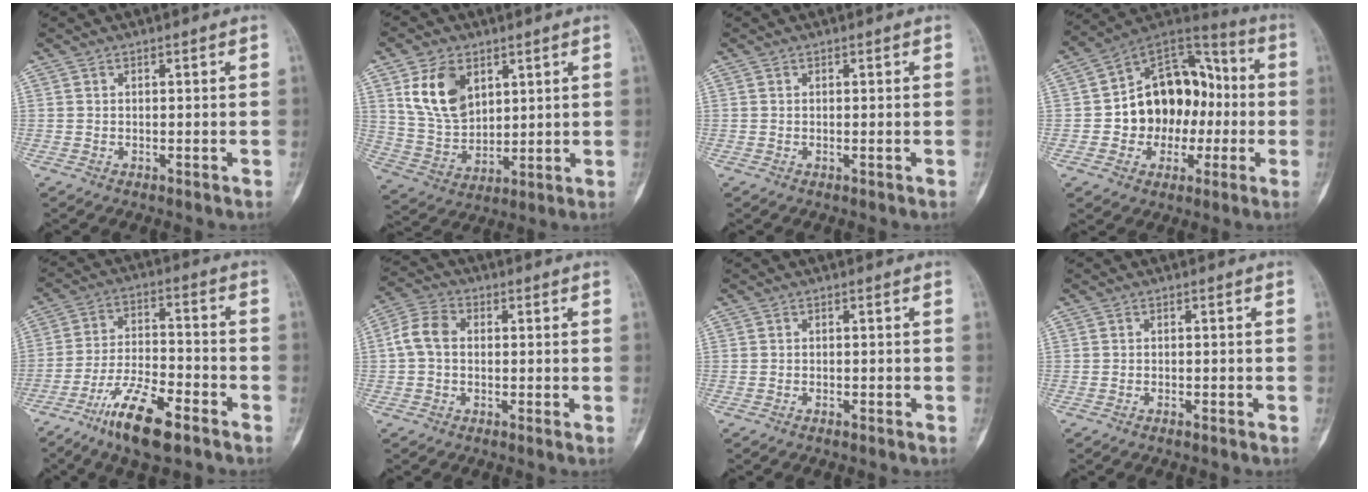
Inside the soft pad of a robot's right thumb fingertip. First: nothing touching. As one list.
[{"total": 12.1, "force": [5.2, 8.0, 7.5], "torque": [-0.117, -0.022, 0.111]}, {"total": 0.0}, {"total": 18.3, "force": [-1.9, 14.2, 11.4], "torque": [-0.120, 0.047, -0.030]}, {"total": 13.2, "force": [-8.5, 3.9, 9.3], "torque": [-0.179, 0.046, -0.154]}, {"total": 5.8, "force": [-0.1, 4.1, 4.1], "torque": [-0.079, 0.015, -0.015]}, {"total": 0.9, "force": [-0.7, 0.2, 0.4], "torque": [-0.013, 0.003, -0.012]}, {"total": 1.0, "force": [-0.8, 0.2, 0.5], "torque": [-0.014, 0.003, -0.013]}]